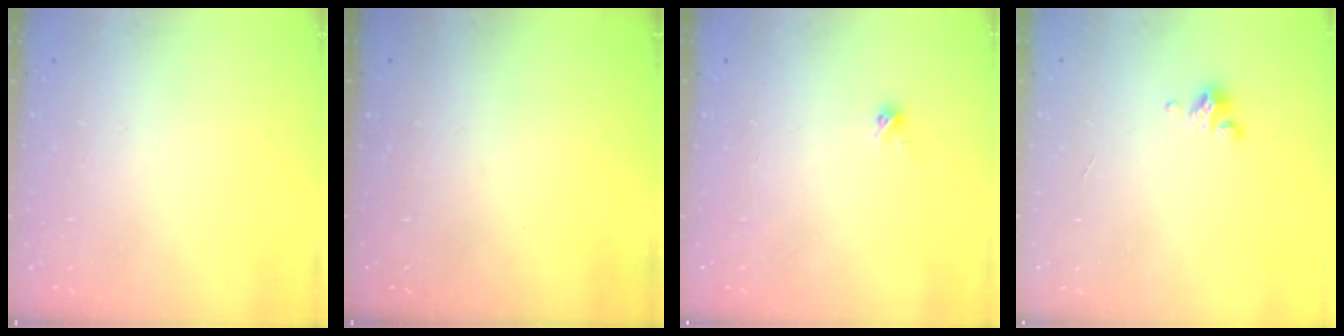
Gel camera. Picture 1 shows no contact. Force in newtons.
{"total": 0.0}
{"total": 0.0}
{"total": 2.9, "press": 2.9, "slide": 0.3}